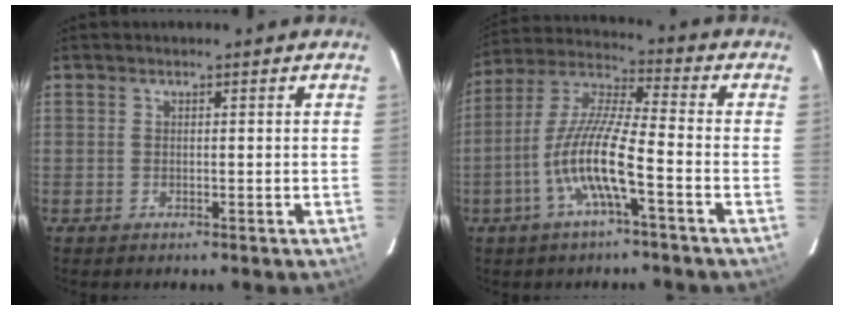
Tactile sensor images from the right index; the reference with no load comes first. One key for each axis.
{"total": 11.6, "fx": -4.6, "fy": 1.1, "fz": 10.5, "tx": -0.218, "ty": 0.001, "tz": -0.092}